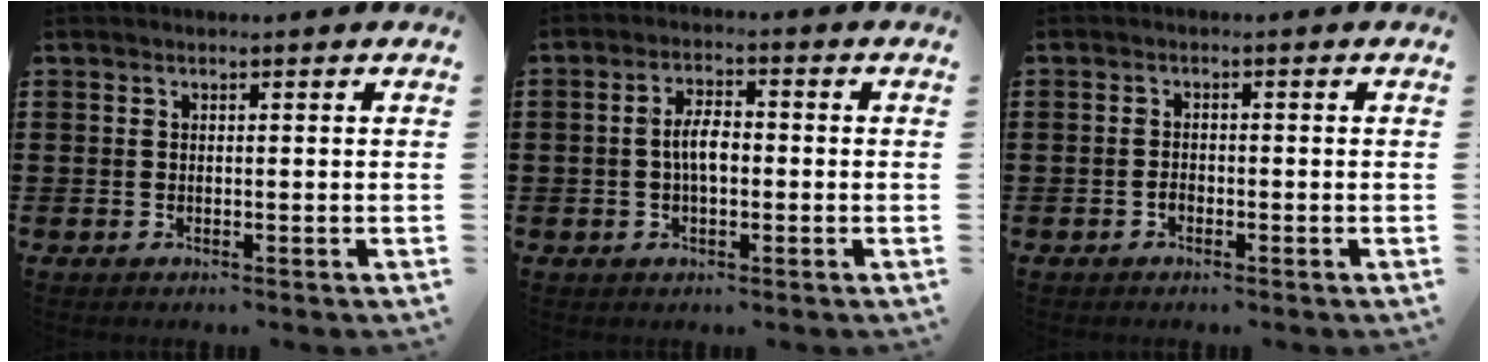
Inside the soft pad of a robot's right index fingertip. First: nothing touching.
{"total": 4.5, "force": [-0.5, 1.7, 4.1], "torque": [-0.083, 0.000, -0.011]}
{"total": 1.1, "force": [-0.7, 0.6, 0.6], "torque": [-0.016, -0.005, -0.013]}